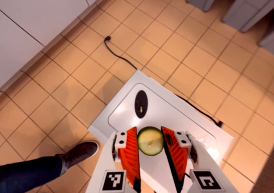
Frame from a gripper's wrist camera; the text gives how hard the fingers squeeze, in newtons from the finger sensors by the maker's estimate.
{"total": 6.4, "left": 6.0, "right": 6.8}